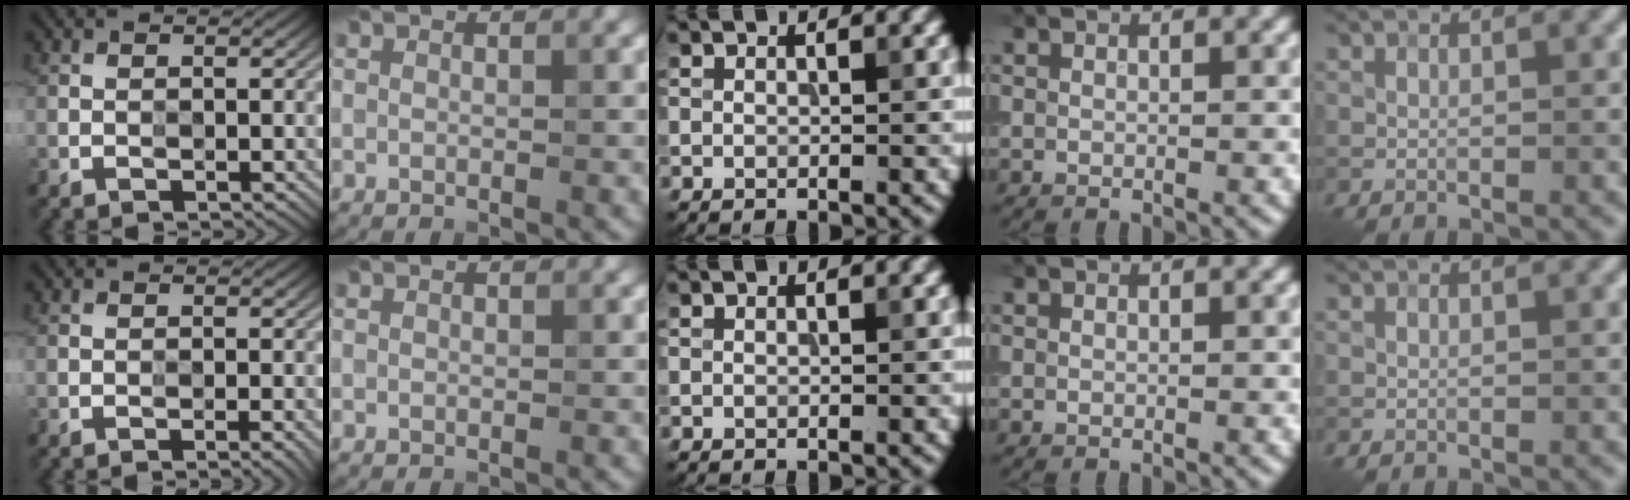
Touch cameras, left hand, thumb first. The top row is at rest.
{"thumb": {"total": 1.3, "force": [-0.7, 0.2, 1.1], "torque": [-0.011, 0.002, -0.012]}}